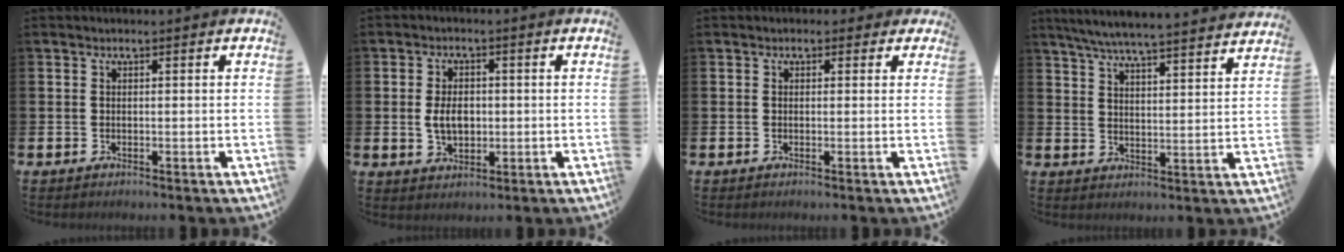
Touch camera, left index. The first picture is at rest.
{"total": 4.2, "force": [0.0, 2.8, 3.1], "torque": [-0.048, 0.004, -0.004]}
{"total": 1.1, "force": [0.3, 1.0, 0.3], "torque": [-0.002, 0.012, 0.001]}
{"total": 6.5, "force": [6.3, 0.1, 1.8], "torque": [-0.048, -0.047, 0.109]}